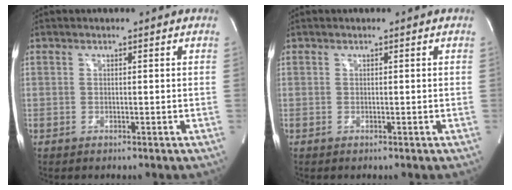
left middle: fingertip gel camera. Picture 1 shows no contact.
{"total": 0.0}